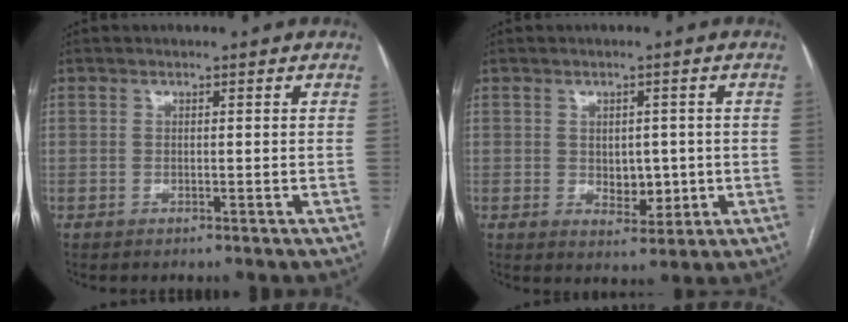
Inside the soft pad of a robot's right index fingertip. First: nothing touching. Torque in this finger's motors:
{"motor_torque": [0.04, -0.02, 0.06, 0.01]}